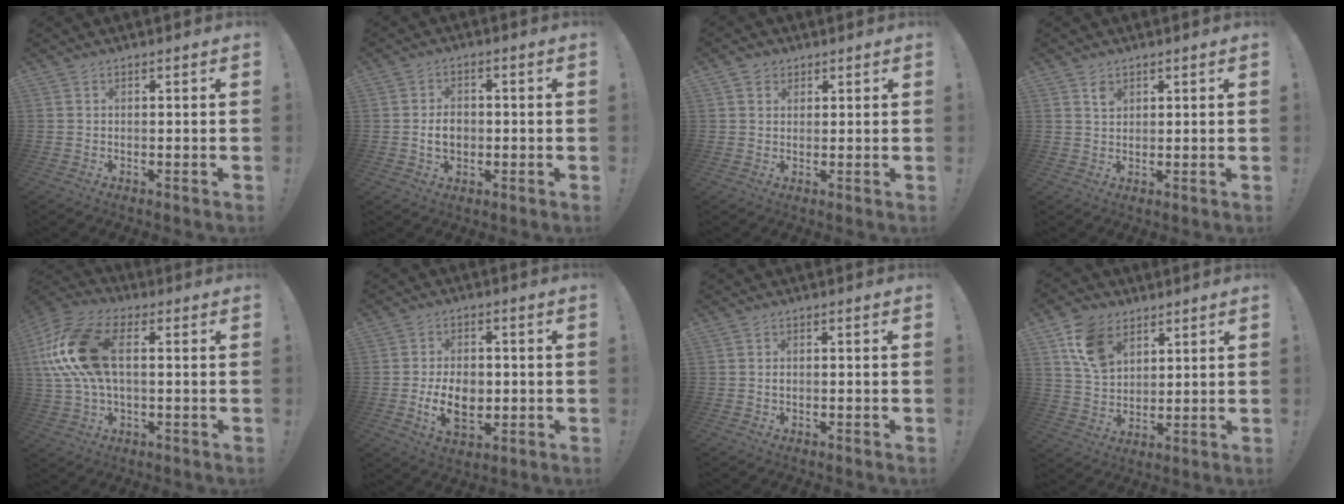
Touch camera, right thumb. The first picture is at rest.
{"total": 5.5, "force": [-0.8, 4.2, 3.5], "torque": [-0.052, 0.004, -0.017]}
{"total": 2.6, "force": [1.4, 2.1, 0.4], "torque": [-0.001, -0.006, 0.025]}
{"total": 2.7, "force": [1.7, 1.9, 1.1], "torque": [-0.009, -0.007, 0.029]}
{"total": 18.9, "force": [2.9, 10.6, 15.4], "torque": [-0.300, 0.006, 0.055]}
{"total": 10.5, "force": [-2.0, 7.0, 7.5], "torque": [-0.122, -0.004, -0.037]}
{"total": 0.6, "force": [-0.5, 0.3, 0.3], "torque": [-0.009, 0.004, -0.009]}
{"total": 12.1, "force": [6.5, 8.3, 5.9], "torque": [-0.106, -0.017, 0.129]}